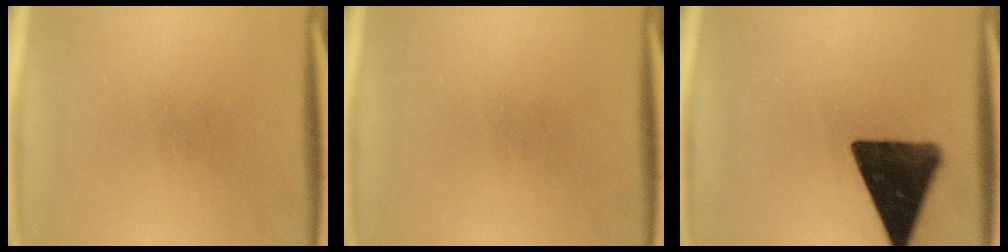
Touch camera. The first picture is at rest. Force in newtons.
{"total": 0.0}
{"total": 14.5}